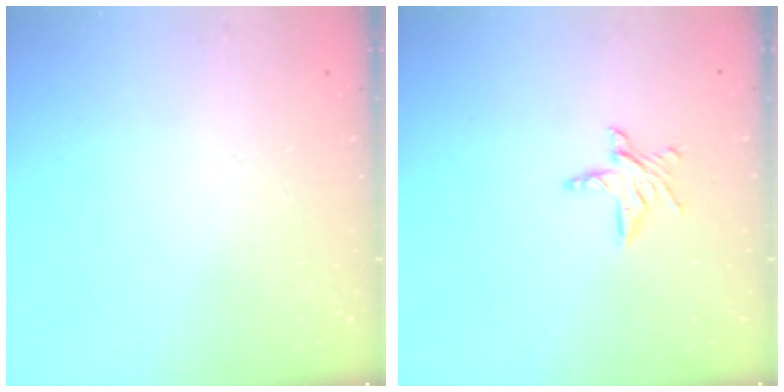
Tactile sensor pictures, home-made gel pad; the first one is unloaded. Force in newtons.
{"total": 5.8, "press": 5.8, "slide": 0.2}